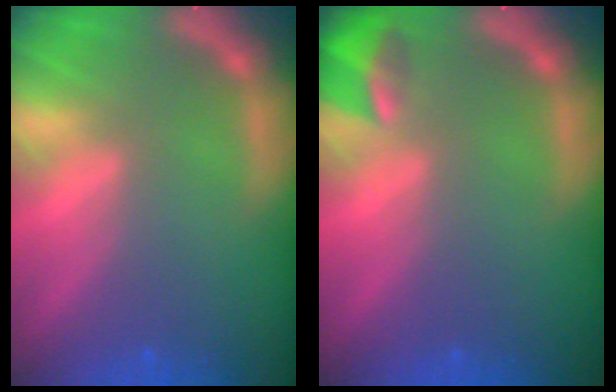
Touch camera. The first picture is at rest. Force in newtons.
{"total": 2.9}